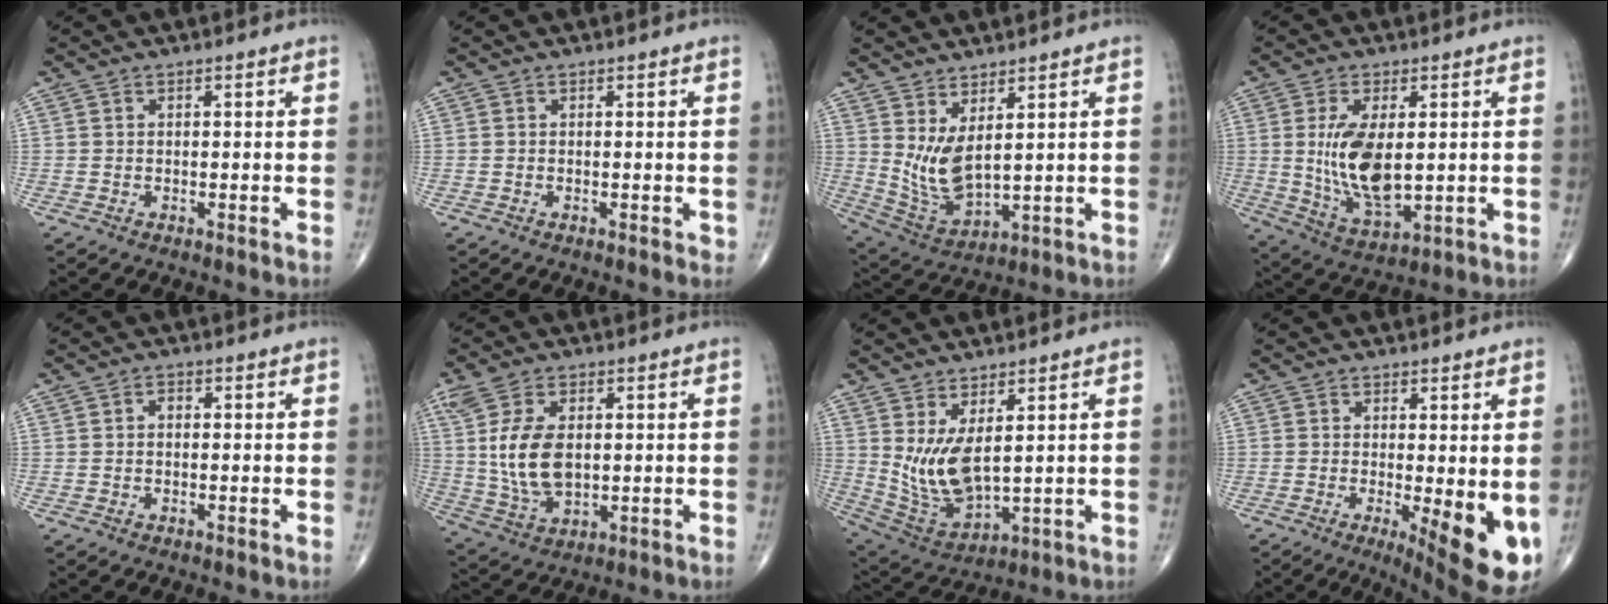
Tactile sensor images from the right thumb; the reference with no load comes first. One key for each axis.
{"total": 0.0}
{"total": 8.9, "fx": 2.8, "fy": 3.6, "fz": 7.7, "tx": -0.150, "ty": -0.039, "tz": 0.073}
{"total": 12.6, "fx": 1.0, "fy": 6.0, "fz": 11.0, "tx": -0.204, "ty": -0.021, "tz": 0.031}
{"total": 1.2, "fx": 0.0, "fy": 0.8, "fz": 0.8, "tx": -0.008, "ty": 0.003, "tz": -0.003}
{"total": 11.6, "fx": 1.6, "fy": 6.5, "fz": 9.4, "tx": -0.197, "ty": -0.011, "tz": 0.042}
{"total": 10.6, "fx": 2.6, "fy": 4.5, "fz": 9.2, "tx": -0.176, "ty": -0.035, "tz": 0.073}
{"total": 10.7, "fx": -1.8, "fy": 3.2, "fz": 10.0, "tx": -0.130, "ty": -0.024, "tz": -0.015}